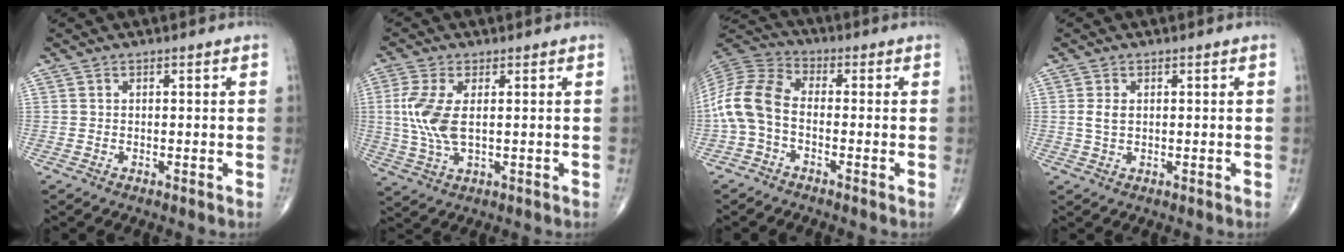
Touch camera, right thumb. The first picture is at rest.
{"total": 8.4, "force": [0.8, 3.9, 7.4], "torque": [-0.184, -0.004, 0.022]}
{"total": 10.0, "force": [-2.1, 6.0, 7.7], "torque": [-0.162, 0.031, -0.056]}
{"total": 2.2, "force": [0.3, 1.4, 1.7], "torque": [-0.038, 0.003, 0.010]}